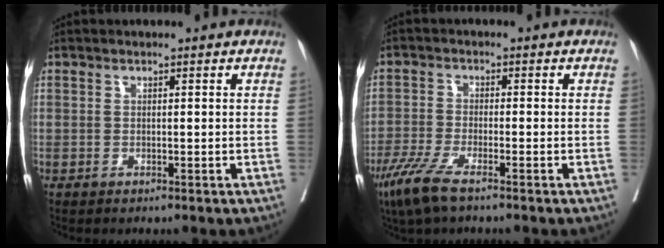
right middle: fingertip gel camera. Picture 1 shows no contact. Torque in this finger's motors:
{"motor_torque": [0.99, -0.90, 0.39, 0.14]}